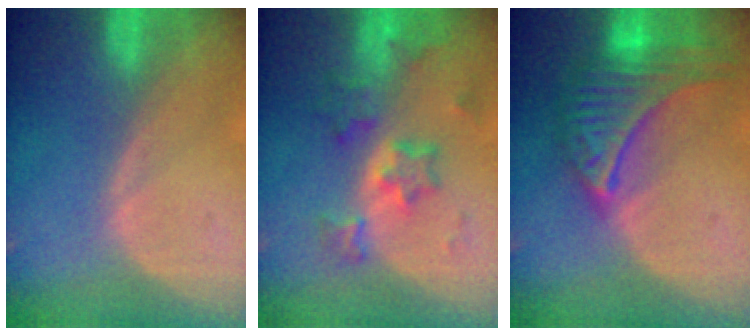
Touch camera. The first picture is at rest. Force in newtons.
{"total": 7.0, "press": 6.5, "slide": 2.6}
{"total": 10.0, "press": 9.9, "slide": 0.6}